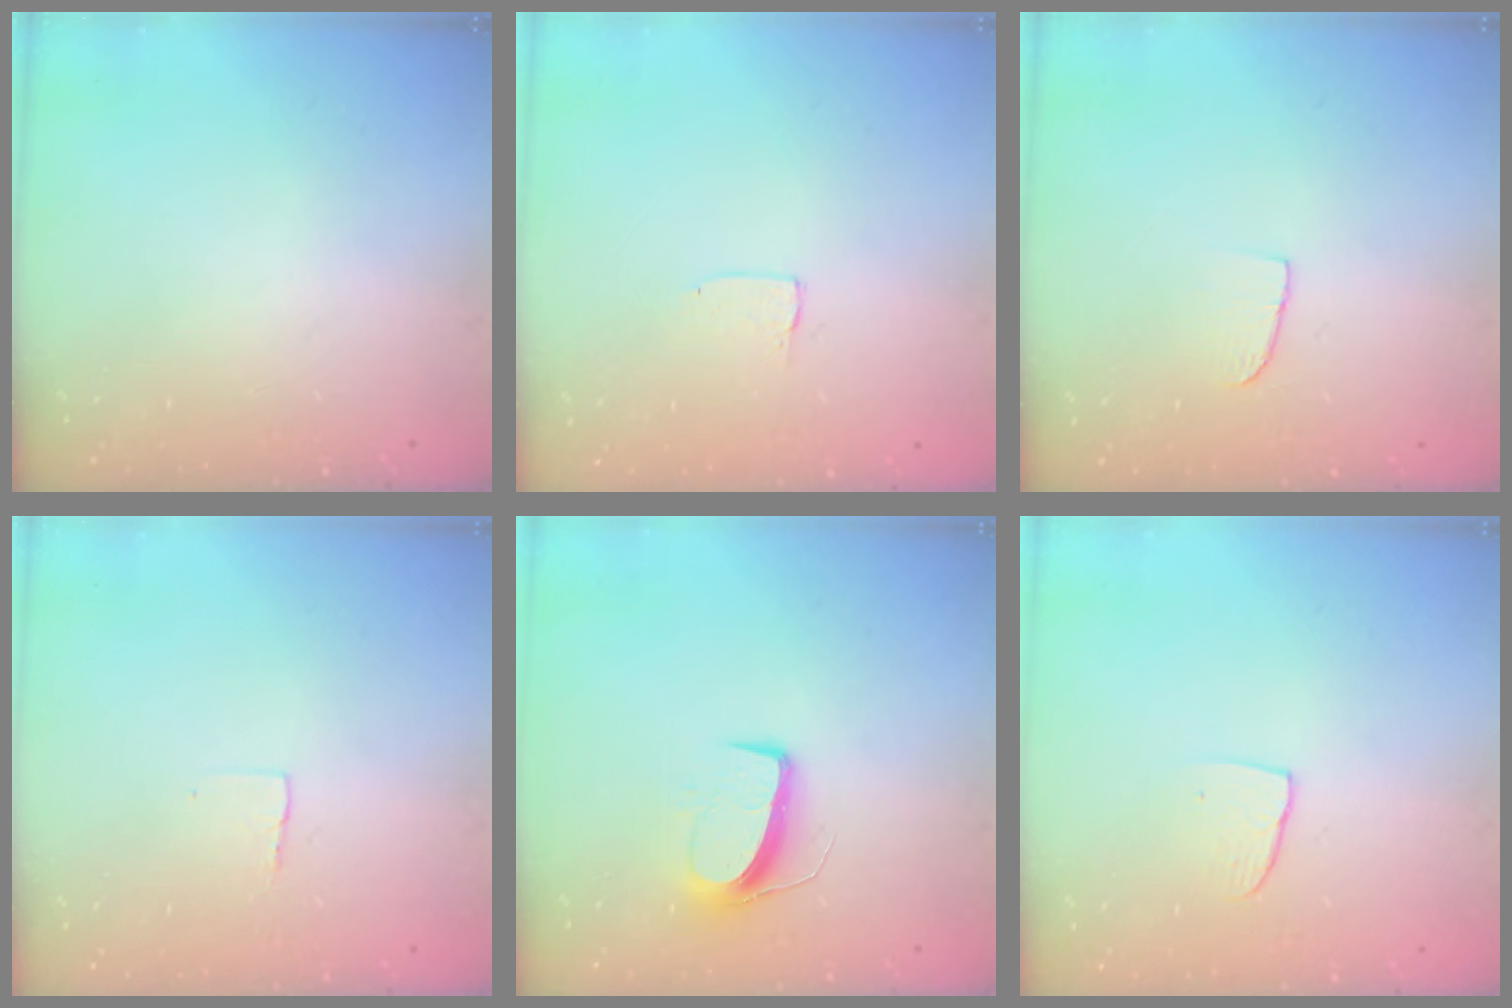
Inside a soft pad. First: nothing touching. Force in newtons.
{"total": 1.2, "press": 1.2, "slide": 0.0}
{"total": 4.6, "press": 4.6, "slide": 0.4}
{"total": 2.3, "press": 2.3, "slide": 0.1}
{"total": 8.6, "press": 8.5, "slide": 0.4}
{"total": 4.9, "press": 4.9, "slide": 0.4}